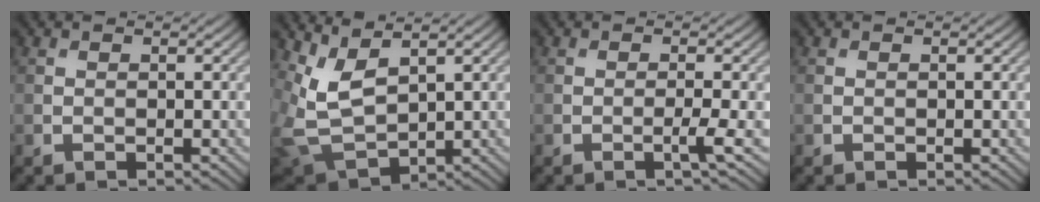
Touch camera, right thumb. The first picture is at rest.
{"total": 6.5, "force": [3.6, 3.0, 4.5], "torque": [-0.122, -0.010, 0.074]}
{"total": 1.8, "force": [-0.6, -0.1, 1.6], "torque": [-0.030, 0.004, -0.015]}
{"total": 0.0}